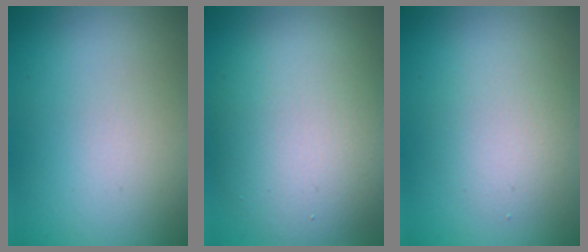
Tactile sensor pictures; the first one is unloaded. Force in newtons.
{"total": 8.5, "press": 8.5, "slide": 0.3}
{"total": 2.6, "press": 2.6, "slide": 0.2}